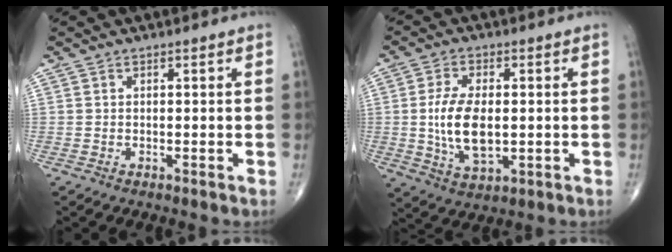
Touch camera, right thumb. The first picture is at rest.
{"total": 10.4, "force": [-0.3, 5.3, 9.0], "torque": [-0.169, -0.008, -0.001]}